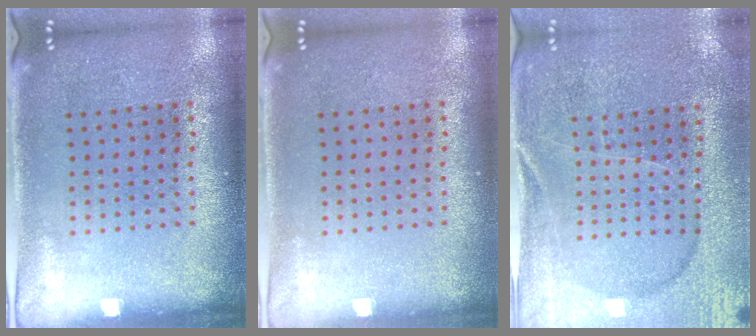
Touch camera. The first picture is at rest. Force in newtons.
{"total": 0.0}
{"total": 1.8, "press": 1.8, "slide": 0.2}